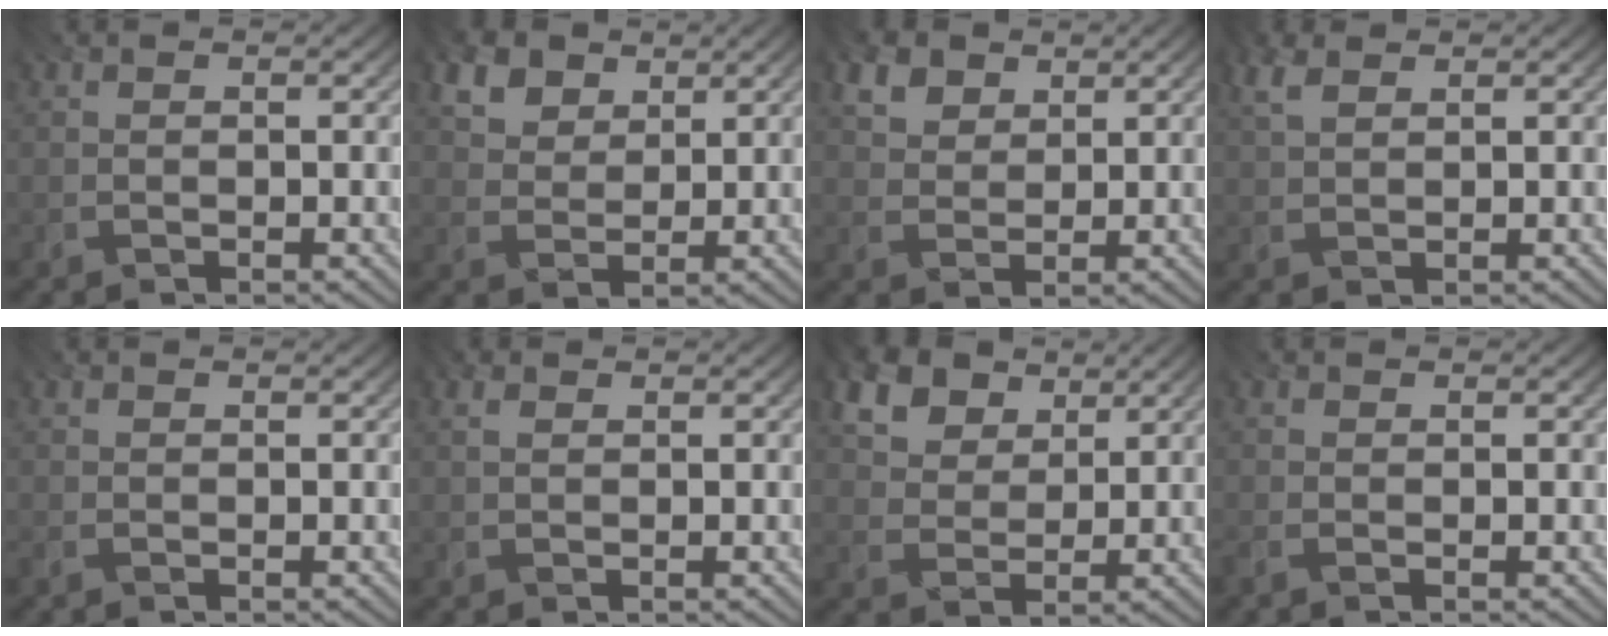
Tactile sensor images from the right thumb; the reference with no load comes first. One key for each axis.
{"total": 6.1, "fx": 3.6, "fy": 3.8, "fz": 3.0, "tx": -0.085, "ty": -0.014, "tz": 0.074}
{"total": 4.8, "fx": 2.9, "fy": 3.0, "fz": 2.3, "tx": -0.061, "ty": -0.013, "tz": 0.063}
{"total": 3.5, "fx": 2.0, "fy": 1.5, "fz": 2.4, "tx": -0.063, "ty": 0.008, "tz": 0.040}
{"total": 0.7, "fx": 0.2, "fy": 0.4, "fz": 0.5, "tx": -0.011, "ty": 0.003, "tz": 0.002}
{"total": 1.4, "fx": 0.8, "fy": 0.8, "fz": 0.9, "tx": -0.022, "ty": 0.000, "tz": 0.012}
{"total": 10.4, "fx": 6.0, "fy": 6.6, "fz": 5.3, "tx": -0.159, "ty": 0.000, "tz": 0.109}
{"total": 1.0, "fx": 0.1, "fy": 0.5, "fz": 0.9, "tx": -0.020, "ty": 0.006, "tz": -0.003}